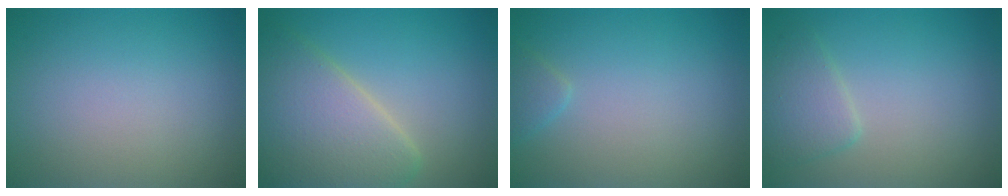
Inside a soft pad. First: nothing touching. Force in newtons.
{"total": 7.4, "press": 7.4, "slide": 0.4}
{"total": 1.1, "press": 1.1, "slide": 0.1}
{"total": 2.4, "press": 2.4, "slide": 0.1}